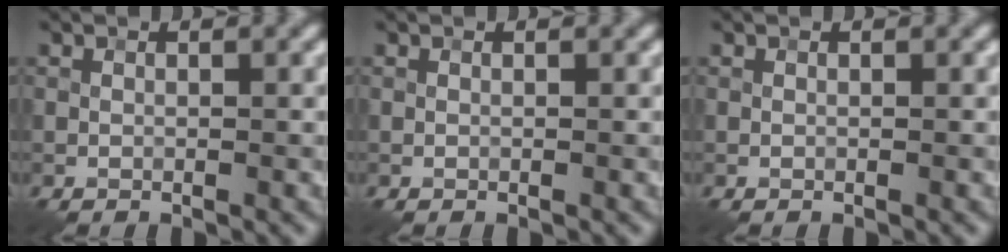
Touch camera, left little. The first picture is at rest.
{"total": 0.0}
{"total": 0.0}